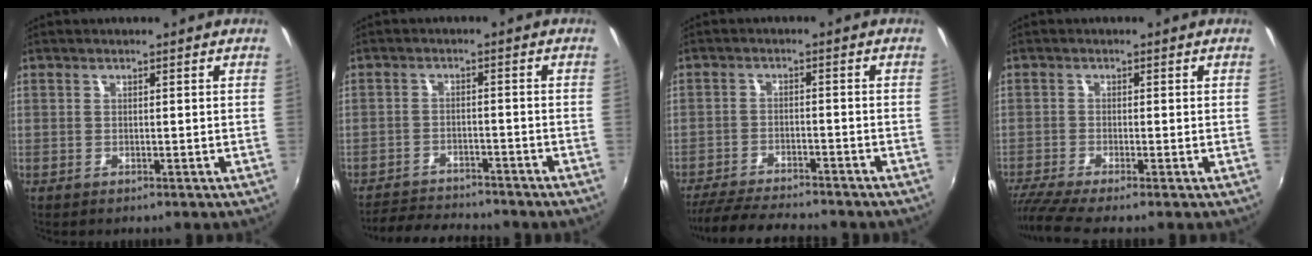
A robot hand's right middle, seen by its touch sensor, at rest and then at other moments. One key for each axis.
{"total": 9.5, "fx": -8.9, "fy": 1.4, "fz": 2.9, "tx": -0.078, "ty": -0.006, "tz": -0.135}
{"total": 12.8, "fx": -11.5, "fy": 1.7, "fz": 5.5, "tx": -0.124, "ty": -0.021, "tz": -0.181}
{"total": 5.4, "fx": -4.4, "fy": -1.0, "fz": 2.8, "tx": -0.072, "ty": -0.026, "tz": -0.086}